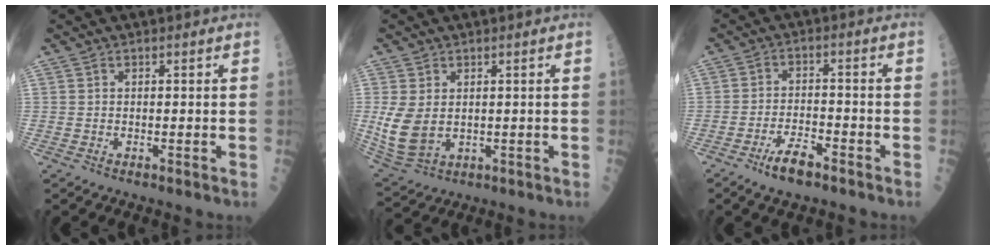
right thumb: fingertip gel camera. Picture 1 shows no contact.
{"total": 8.5, "force": [0.3, 5.8, 6.2], "torque": [-0.130, -0.008, 0.021]}
{"total": 5.8, "force": [-3.8, 1.8, 3.9], "torque": [-0.072, 0.021, -0.067]}